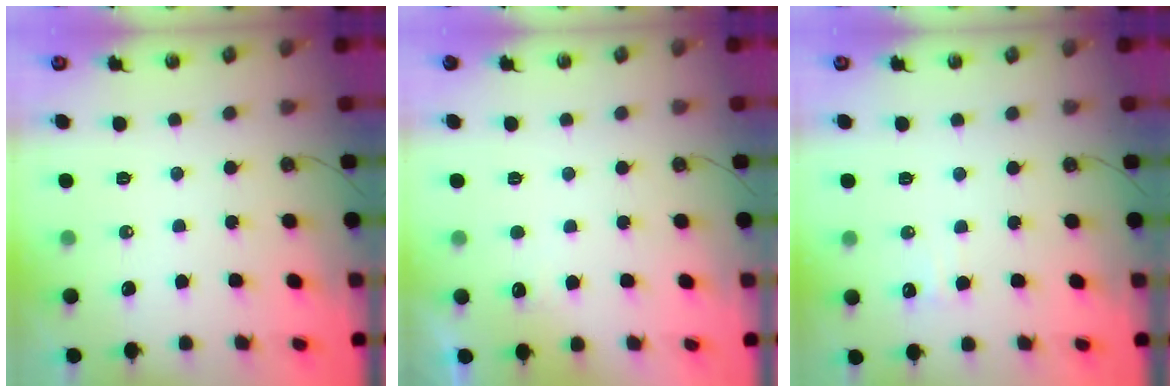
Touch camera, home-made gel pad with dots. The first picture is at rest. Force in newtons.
{"total": 2.6, "press": 2.4, "slide": 1.0}
{"total": 5.4, "press": 5.2, "slide": 1.2}